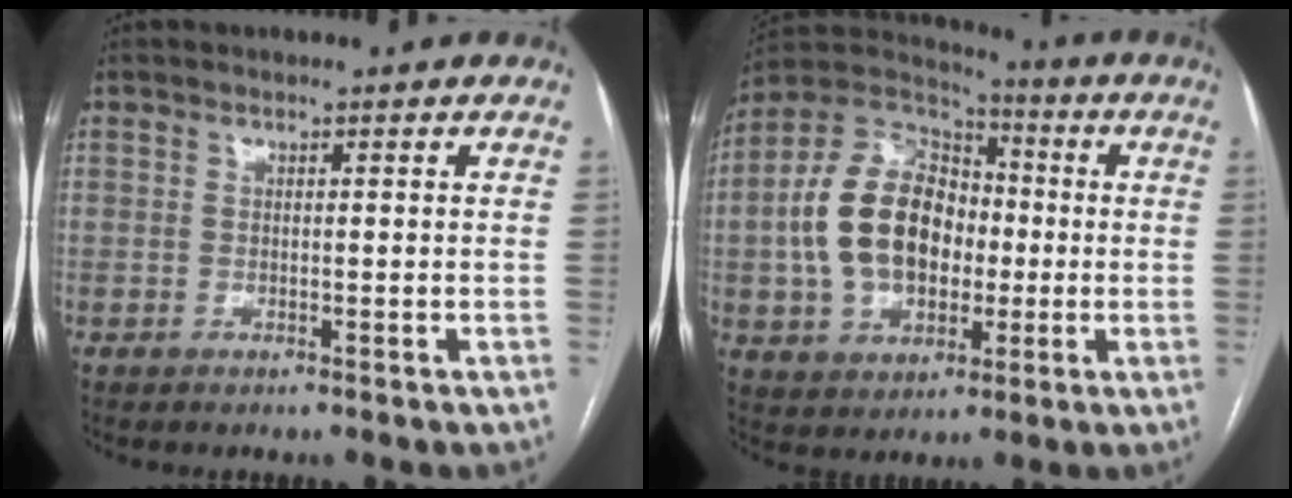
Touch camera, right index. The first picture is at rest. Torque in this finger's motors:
{"motor_torque": [2.11, 0.00, 1.05, 0.21]}